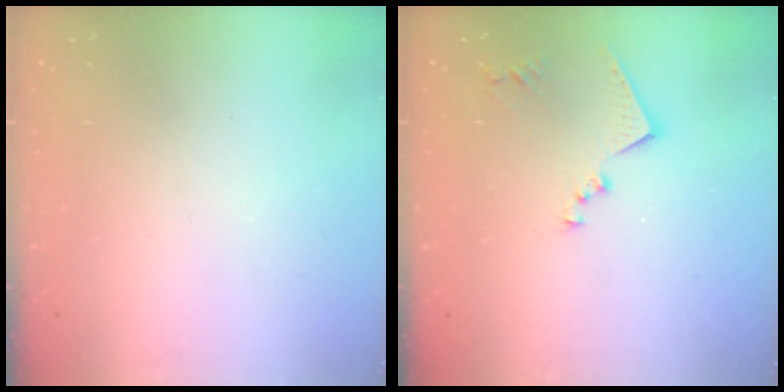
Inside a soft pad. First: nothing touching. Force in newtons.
{"total": 11.1, "press": 11.1, "slide": 0.9}